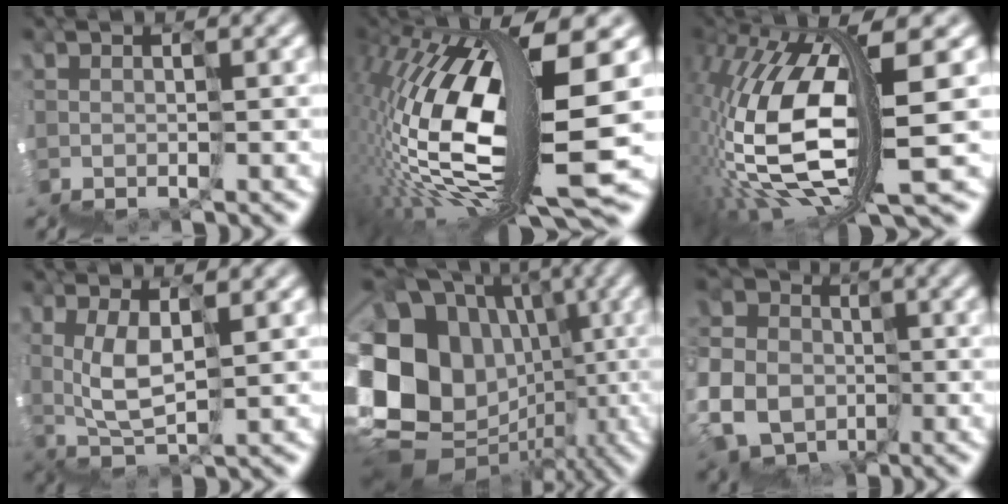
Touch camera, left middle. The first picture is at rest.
{"total": 12.0, "force": [-1.0, 2.5, 11.7], "torque": [-0.247, 0.009, -0.016]}
{"total": 9.1, "force": [0.5, 2.4, 8.7], "torque": [-0.196, 0.009, 0.017]}
{"total": 1.7, "force": [1.4, -0.7, 0.6], "torque": [-0.031, 0.021, 0.022]}
{"total": 15.3, "force": [0.1, 14.2, 5.6], "torque": [-0.085, 0.007, -0.009]}
{"total": 8.6, "force": [-2.0, 8.4, -0.1], "torque": [-0.020, 0.021, -0.076]}